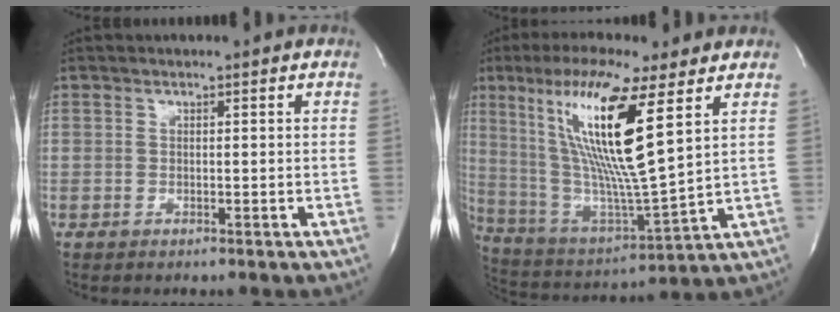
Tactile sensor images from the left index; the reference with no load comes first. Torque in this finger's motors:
{"motor_torque": [1.56, -0.20, 0.85, 0.21]}